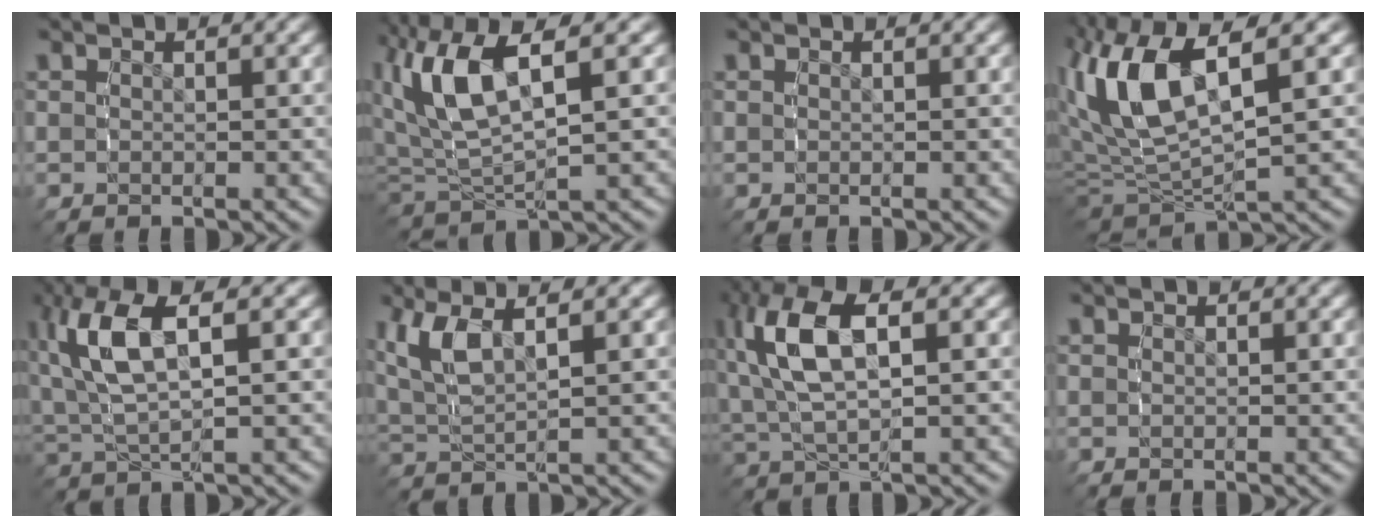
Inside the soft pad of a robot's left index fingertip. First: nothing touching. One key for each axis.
{"total": 6.8, "fx": 1.8, "fy": 3.7, "fz": 5.4, "tx": -0.136, "ty": 0.001, "tz": 0.037}
{"total": 0.0}
{"total": 8.5, "fx": 1.8, "fy": 5.0, "fz": 6.6, "tx": -0.161, "ty": -0.001, "tz": 0.036}
{"total": 6.3, "fx": 1.4, "fy": 3.2, "fz": 5.2, "tx": -0.134, "ty": 0.000, "tz": 0.031}
{"total": 4.8, "fx": 1.9, "fy": 2.8, "fz": 3.4, "tx": -0.102, "ty": -0.003, "tz": 0.039}
{"total": 6.9, "fx": 1.4, "fy": 3.7, "fz": 5.6, "tx": -0.142, "ty": -0.004, "tz": 0.031}
{"total": 0.0}